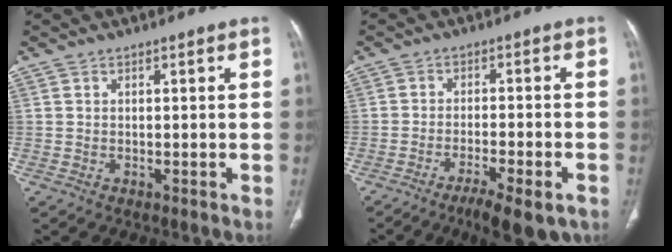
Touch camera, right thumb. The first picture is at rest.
{"total": 9.1, "force": [-5.7, 2.3, 6.7], "torque": [-0.101, 0.011, -0.085]}